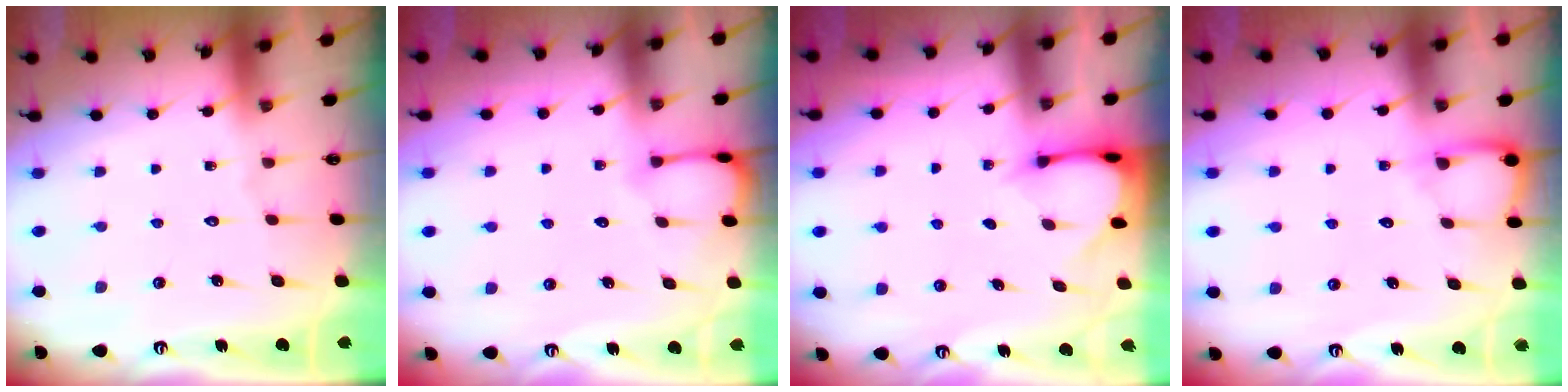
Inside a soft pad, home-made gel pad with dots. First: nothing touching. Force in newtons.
{"total": 3.0, "press": 3.0, "slide": 0.3}
{"total": 3.0, "press": 3.0, "slide": 0.2}
{"total": 5.0, "press": 5.0, "slide": 0.7}